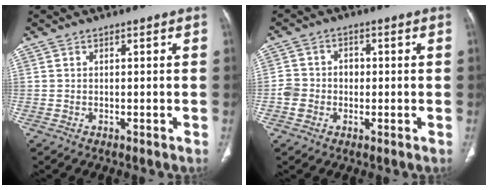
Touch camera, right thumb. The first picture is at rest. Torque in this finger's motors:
{"motor_torque": [0.84, 0.76, 0.11, 0.42, -0.01]}